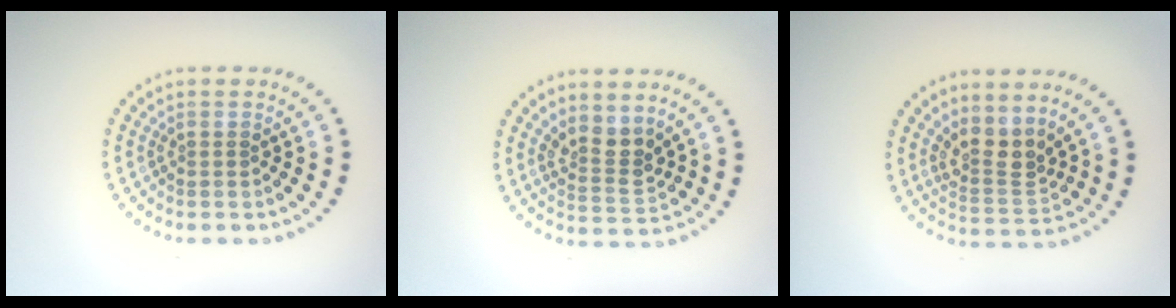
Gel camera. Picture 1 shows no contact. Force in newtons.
{"total": 2.6, "press": 2.2, "slide": 1.5}
{"total": 3.0, "press": 2.2, "slide": 2.0}